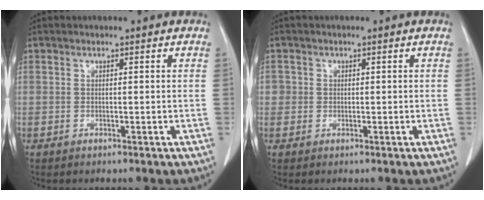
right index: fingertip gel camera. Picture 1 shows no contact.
{"total": 2.5, "force": [-0.1, 2.4, 0.5], "torque": [-0.006, 0.011, 0.000]}